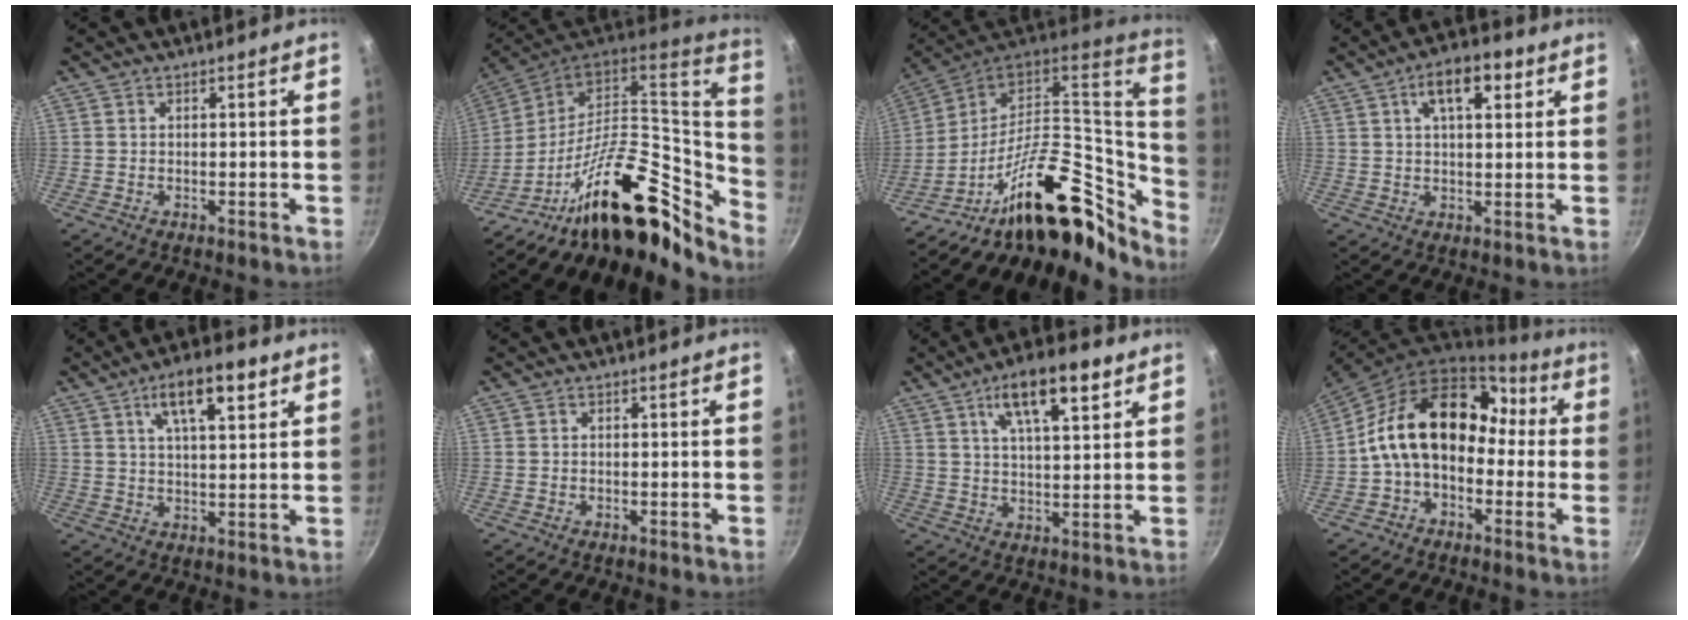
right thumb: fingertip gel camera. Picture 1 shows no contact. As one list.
[{"total": 25.5, "force": [-13.7, 12.6, 17.5], "torque": [-0.188, 0.090, -0.245]}, {"total": 27.6, "force": [-12.8, 15.3, 19.1], "torque": [-0.227, 0.088, -0.215]}, {"total": 8.9, "force": [3.6, 4.1, 7.1], "torque": [-0.097, 0.002, 0.051]}, {"total": 10.7, "force": [5.2, 3.8, 8.6], "torque": [-0.128, -0.010, 0.084]}, {"total": 0.0}, {"total": 12.5, "force": [6.4, 4.3, 9.8], "torque": [-0.145, -0.015, 0.106]}, {"total": 17.1, "force": [-0.2, 12.2, 12.0], "torque": [-0.172, 0.059, -0.022]}]